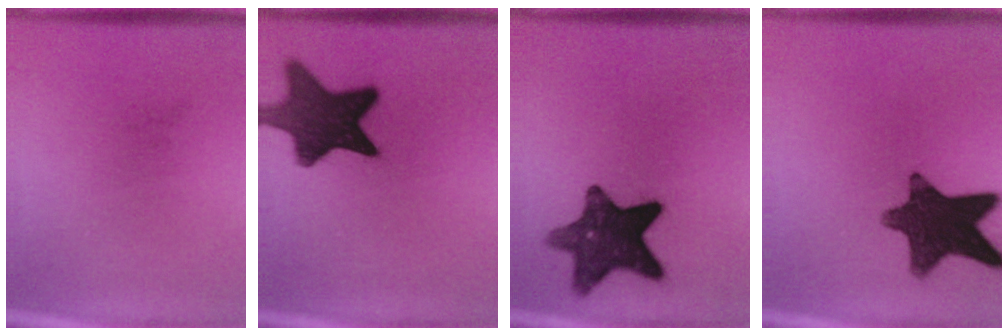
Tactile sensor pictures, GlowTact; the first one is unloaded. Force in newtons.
{"total": 13.0}
{"total": 12.1}
{"total": 13.3}